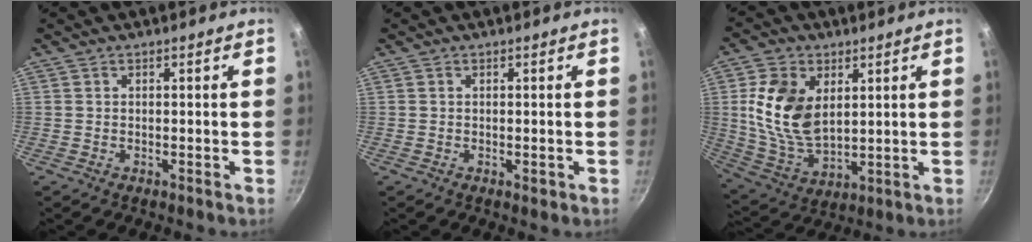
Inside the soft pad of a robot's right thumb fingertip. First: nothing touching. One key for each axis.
{"total": 0.9, "fx": -0.2, "fy": 0.4, "fz": 0.7, "tx": -0.009, "ty": 0.000, "tz": -0.002}
{"total": 14.1, "fx": 3.4, "fy": 9.0, "fz": 10.3, "tx": -0.185, "ty": -0.025, "tz": 0.076}